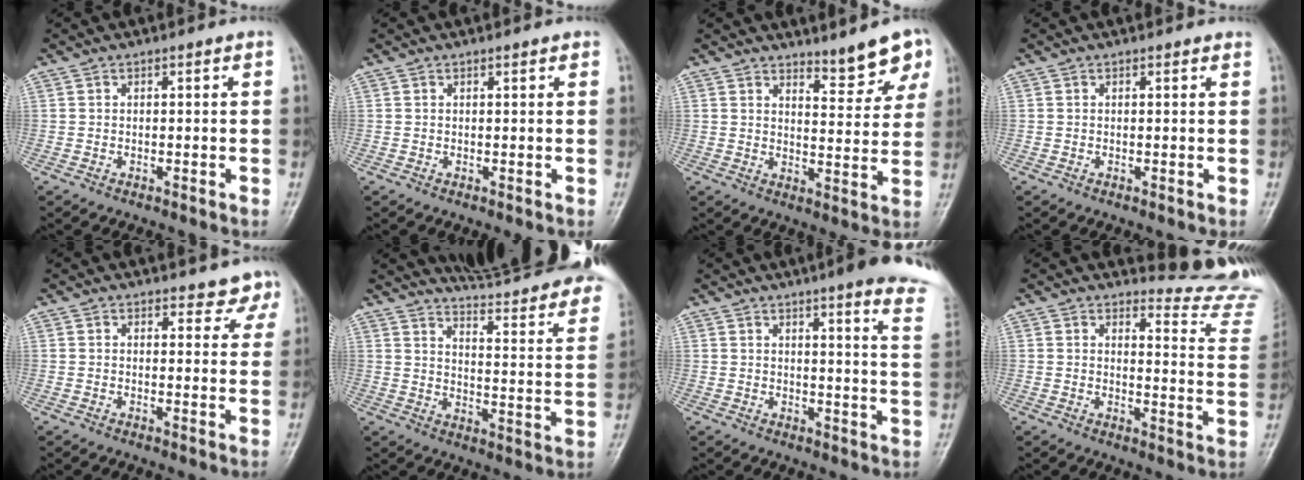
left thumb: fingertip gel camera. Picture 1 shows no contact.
{"total": 0.8, "force": [0.7, 0.1, 0.4], "torque": [-0.006, -0.002, 0.008]}
{"total": 7.0, "force": [5.7, 1.9, 3.6], "torque": [-0.022, -0.049, 0.076]}
{"total": 1.4, "force": [1.3, 0.3, 0.3], "torque": [-0.002, -0.002, 0.011]}
{"total": 4.8, "force": [4.3, 2.0, 0.6], "torque": [0.024, -0.026, 0.033]}
{"total": 27.1, "force": [24.2, 3.9, 11.5], "torque": [-0.130, -0.168, 0.296]}
{"total": 15.9, "force": [12.0, 1.5, 10.3], "torque": [-0.108, -0.057, 0.124]}
{"total": 13.3, "force": [13.2, 0.8, -1.0], "torque": [0.055, -0.175, 0.122]}